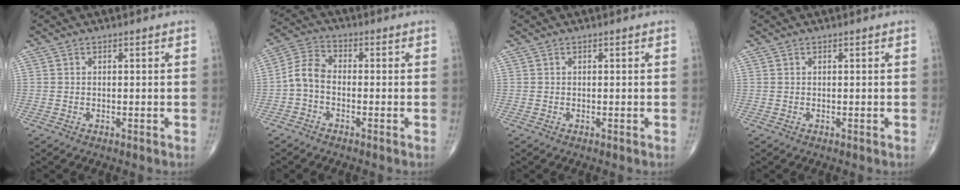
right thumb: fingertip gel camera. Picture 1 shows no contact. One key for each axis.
{"total": 5.5, "fx": -1.6, "fy": 3.4, "fz": 4.0, "tx": -0.078, "ty": 0.024, "tz": -0.046}
{"total": 0.0}
{"total": 0.0}